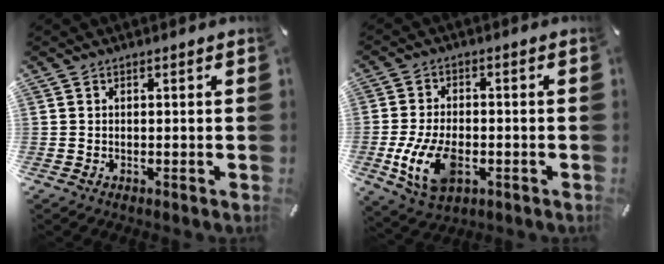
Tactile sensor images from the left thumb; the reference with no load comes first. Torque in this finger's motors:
{"motor_torque": [0.84, 0.96, 0.56, 0.38, 0.16]}